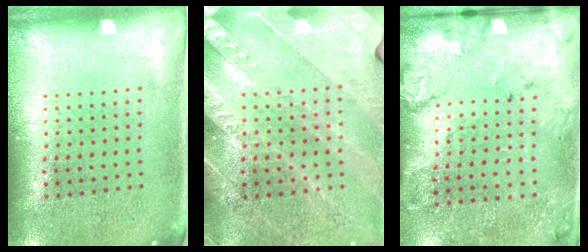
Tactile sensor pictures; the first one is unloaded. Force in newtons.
{"total": 3.1, "press": 2.8, "slide": 1.2}
{"total": 2.0, "press": 1.5, "slide": 1.2}